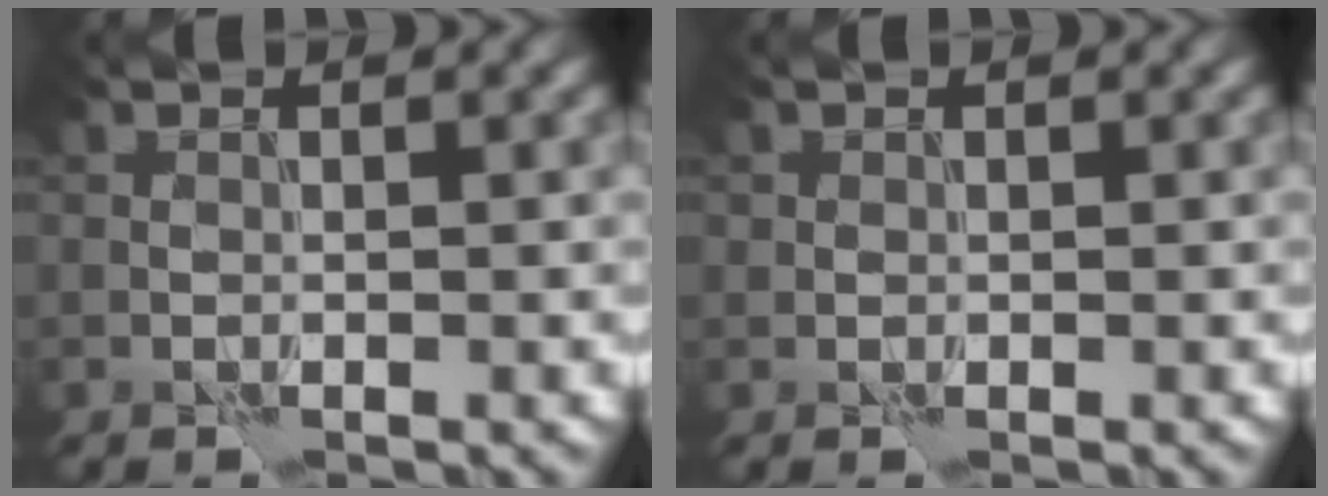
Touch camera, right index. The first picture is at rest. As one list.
[{"total": 0.6, "force": [0.4, 0.4, 0.0], "torque": [0.005, 0.000, 0.007]}]